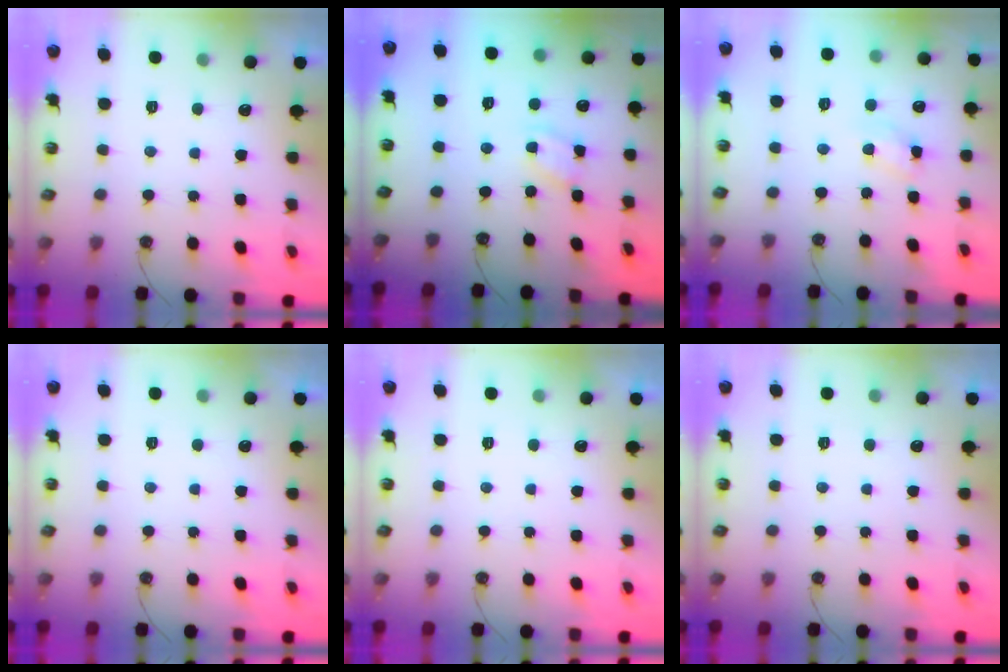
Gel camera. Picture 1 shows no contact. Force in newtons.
{"total": 2.3, "press": 2.3, "slide": 0.1}
{"total": 6.9, "press": 6.8, "slide": 0.6}
{"total": 0.0}
{"total": 0.0}
{"total": 0.0}